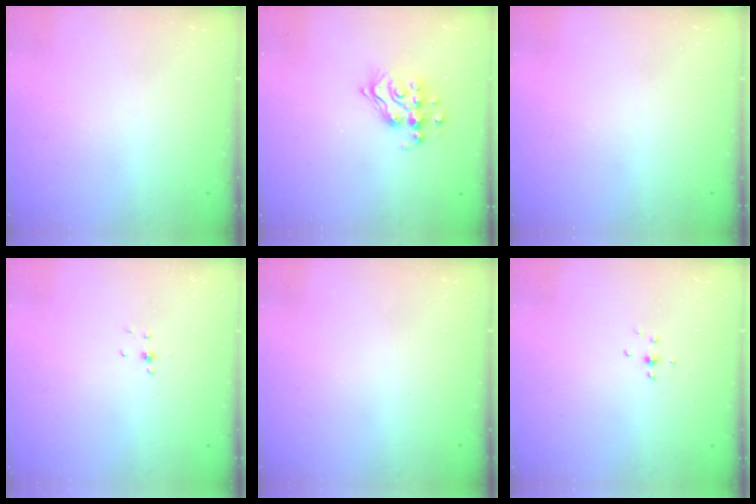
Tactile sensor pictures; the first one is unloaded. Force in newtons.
{"total": 11.5, "press": 11.4, "slide": 1.0}
{"total": 0.0}
{"total": 3.9, "press": 3.9, "slide": 0.4}
{"total": 0.0}
{"total": 2.8, "press": 2.7, "slide": 0.7}